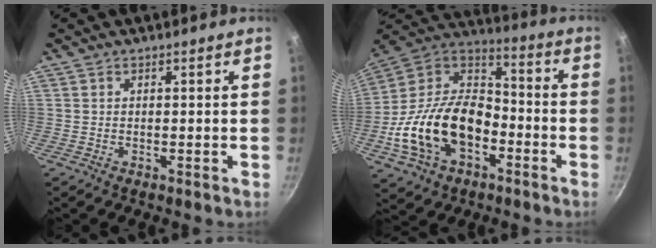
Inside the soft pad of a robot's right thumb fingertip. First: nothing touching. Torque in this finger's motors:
{"motor_torque": [2.10, 2.91, 1.98, -0.79, 0.59]}